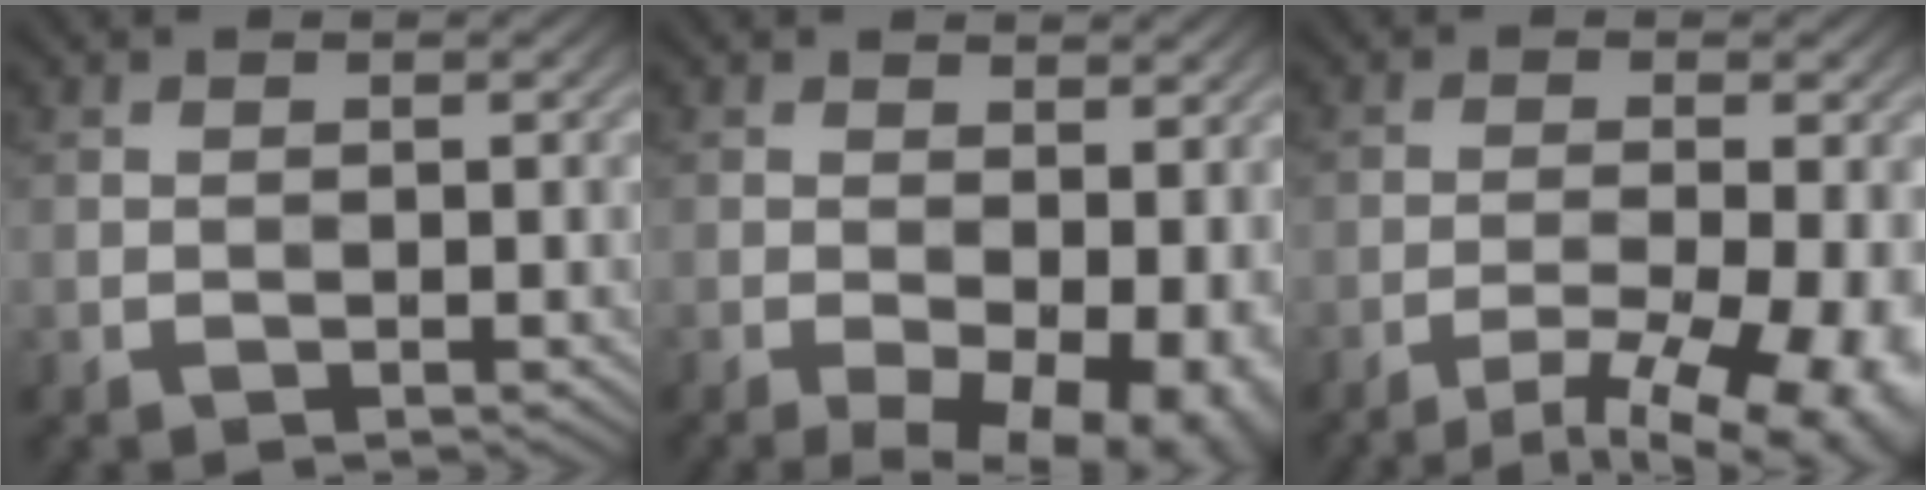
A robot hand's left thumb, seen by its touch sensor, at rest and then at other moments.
{"total": 9.9, "force": [-2.5, 5.1, 8.1], "torque": [-0.114, -0.017, -0.025]}
{"total": 11.1, "force": [-7.0, 3.3, 8.0], "torque": [-0.117, -0.016, -0.080]}